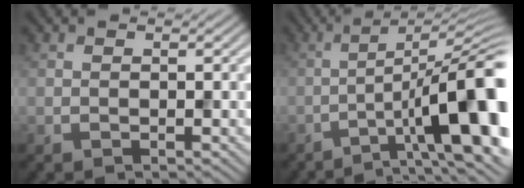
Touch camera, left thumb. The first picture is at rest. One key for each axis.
{"total": 13.5, "fx": -4.5, "fy": 3.1, "fz": 12.4, "tx": -0.165, "ty": 0.016, "tz": -0.070}